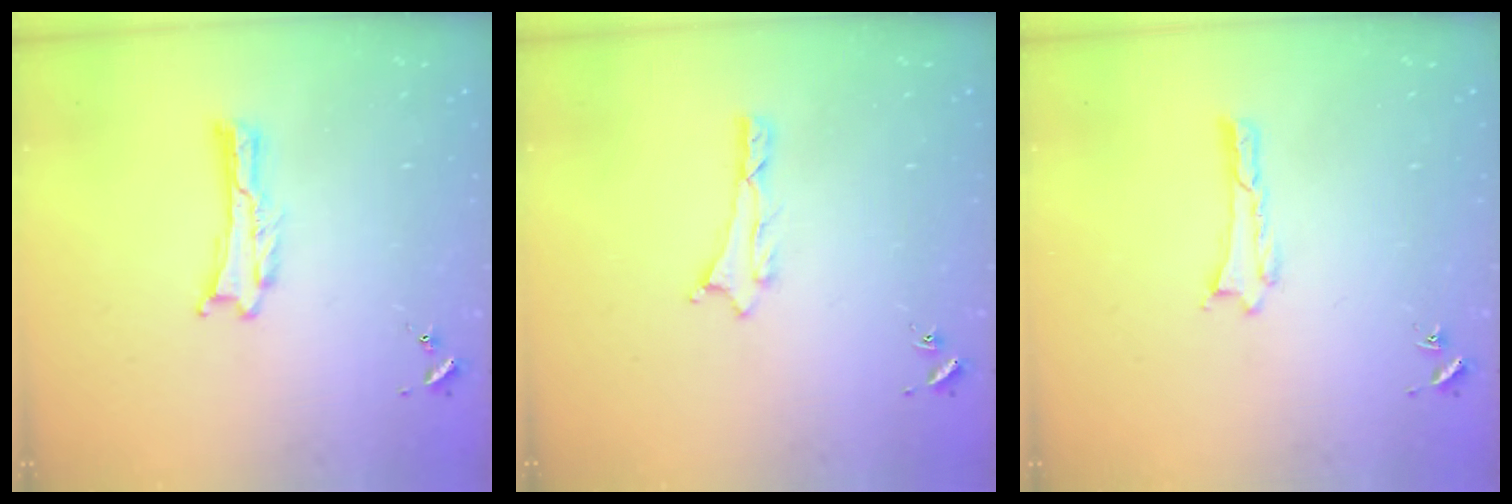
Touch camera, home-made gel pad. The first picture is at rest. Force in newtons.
{"total": 0.8, "press": 0.8, "slide": 0.2}
{"total": 0.0}